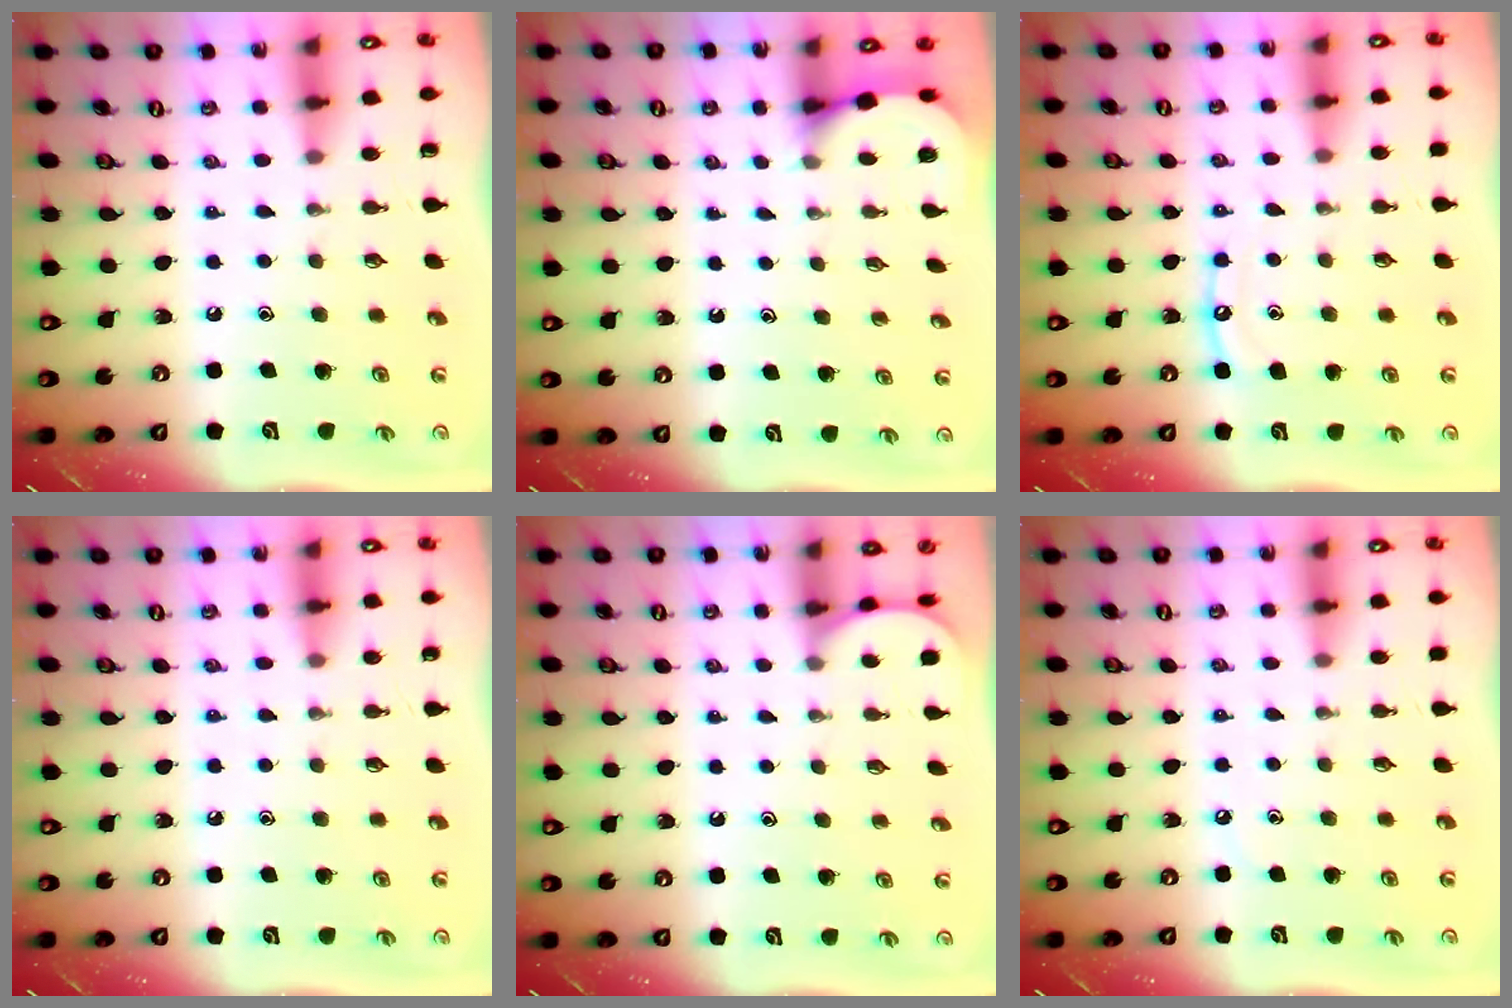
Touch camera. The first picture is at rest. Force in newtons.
{"total": 2.6, "press": 2.6, "slide": 0.2}
{"total": 7.3, "press": 7.3, "slide": 0.6}
{"total": 3.0, "press": 3.0, "slide": 0.4}
{"total": 0.7, "press": 0.7, "slide": 0.1}
{"total": 2.2, "press": 2.2, "slide": 0.3}